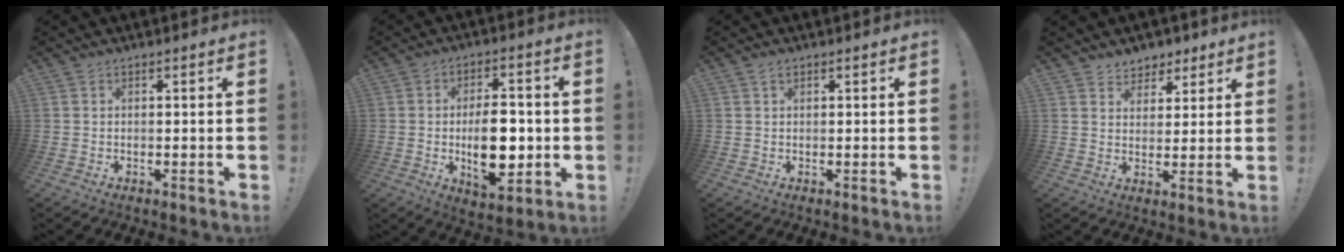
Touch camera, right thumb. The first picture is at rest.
{"total": 14.5, "force": [-1.7, 7.6, 12.2], "torque": [-0.195, -0.002, -0.030]}
{"total": 1.1, "force": [0.8, 0.5, 0.5], "torque": [-0.004, -0.002, 0.013]}
{"total": 6.2, "force": [4.3, 4.4, 0.4], "torque": [0.007, -0.037, 0.083]}